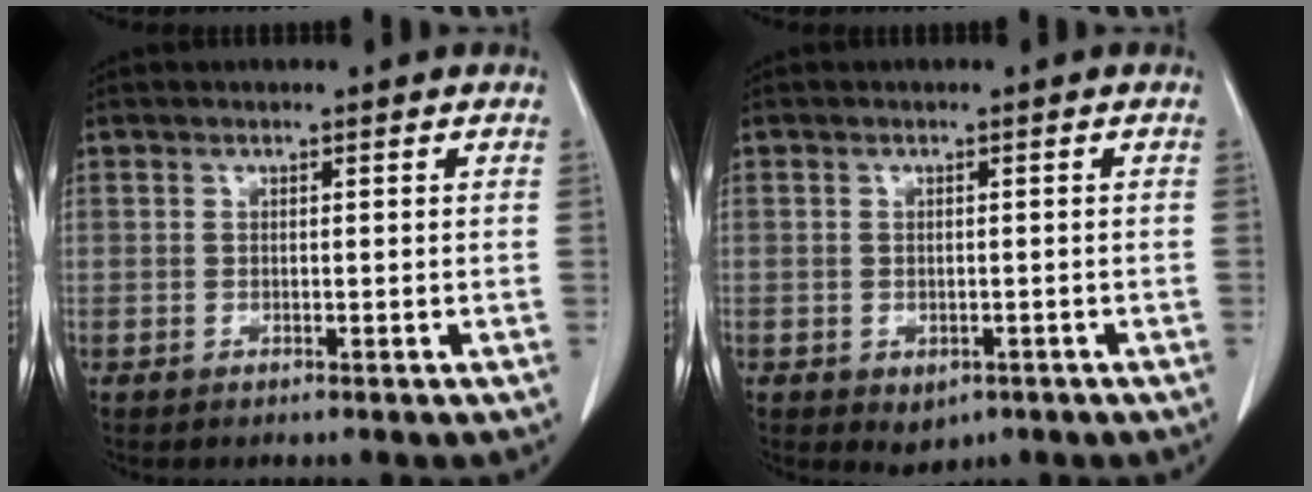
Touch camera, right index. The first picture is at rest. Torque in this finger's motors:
{"motor_torque": [0.68, -0.76, 0.03, 0.00]}